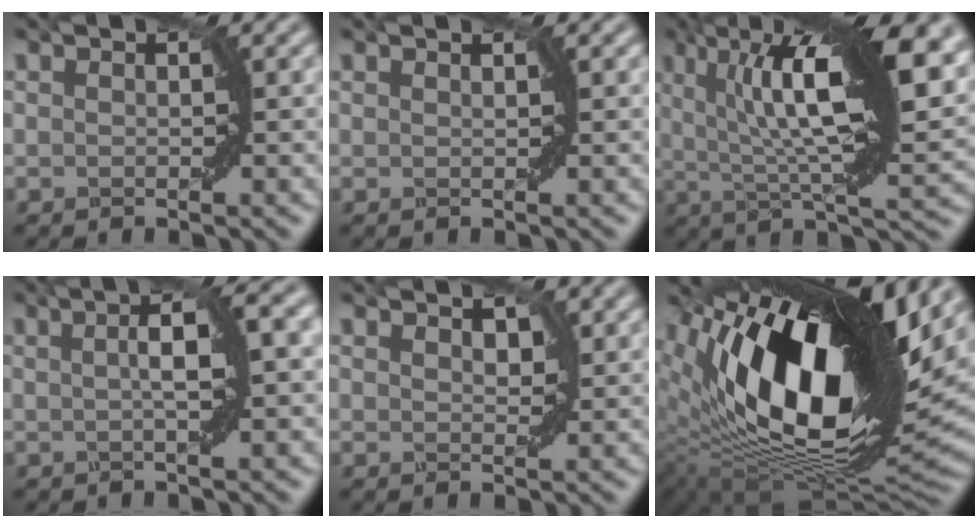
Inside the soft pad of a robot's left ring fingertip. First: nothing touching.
{"total": 0.6, "force": [0.5, -0.1, 0.2], "torque": [0.000, 0.002, 0.008]}
{"total": 14.1, "force": [4.9, 3.7, 12.7], "torque": [-0.184, 0.013, 0.075]}
{"total": 4.9, "force": [1.0, 1.0, 4.7], "torque": [-0.068, 0.018, 0.013]}
{"total": 1.7, "force": [1.3, 0.6, 0.9], "torque": [-0.011, -0.001, 0.027]}
{"total": 18.9, "force": [6.1, 7.9, 16.0], "torque": [-0.276, 0.014, 0.095]}